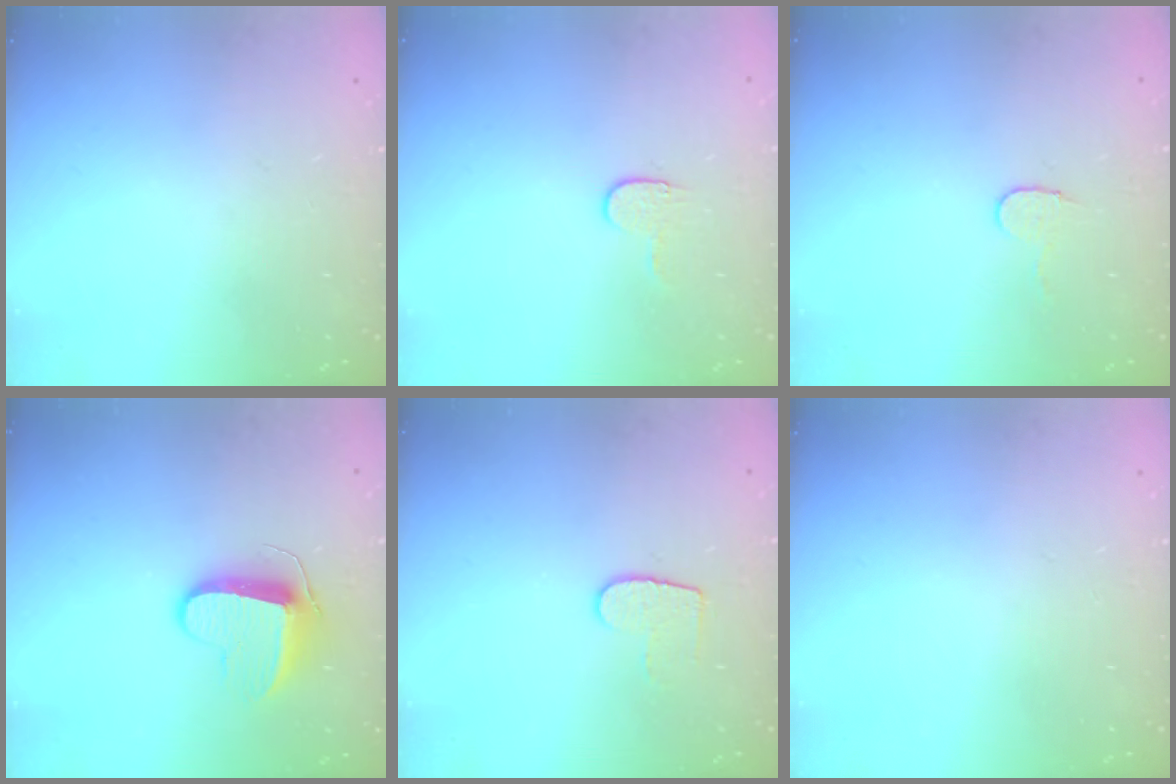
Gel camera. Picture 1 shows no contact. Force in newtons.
{"total": 3.6, "press": 3.6, "slide": 0.4}
{"total": 5.0, "press": 5.0, "slide": 0.4}
{"total": 9.8, "press": 9.8, "slide": 0.5}
{"total": 6.3, "press": 6.3, "slide": 0.4}
{"total": 0.0}